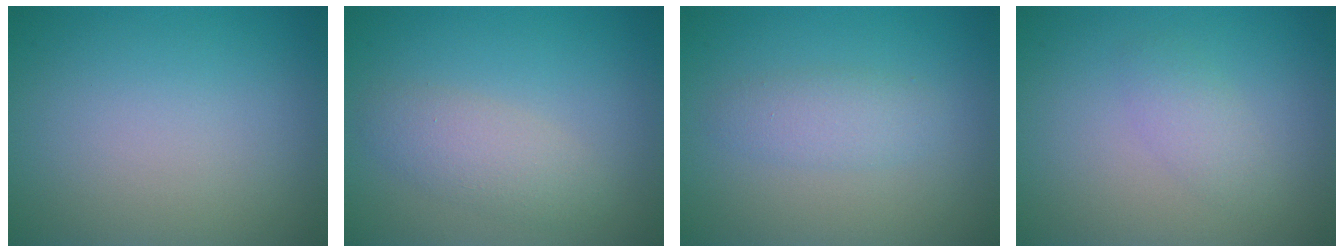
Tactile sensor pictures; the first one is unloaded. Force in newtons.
{"total": 2.8, "press": 2.8, "slide": 0.1}
{"total": 2.0, "press": 2.0, "slide": 0.0}
{"total": 1.6, "press": 1.6, "slide": 0.1}